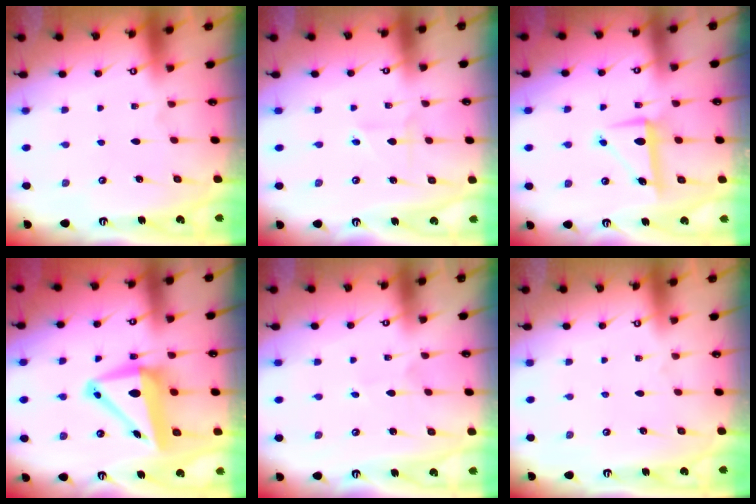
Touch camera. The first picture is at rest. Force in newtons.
{"total": 2.0, "press": 1.9, "slide": 0.5}
{"total": 7.2, "press": 7.1, "slide": 1.0}
{"total": 10.9, "press": 10.6, "slide": 2.4}
{"total": 2.5, "press": 2.5, "slide": 0.1}
{"total": 0.0}